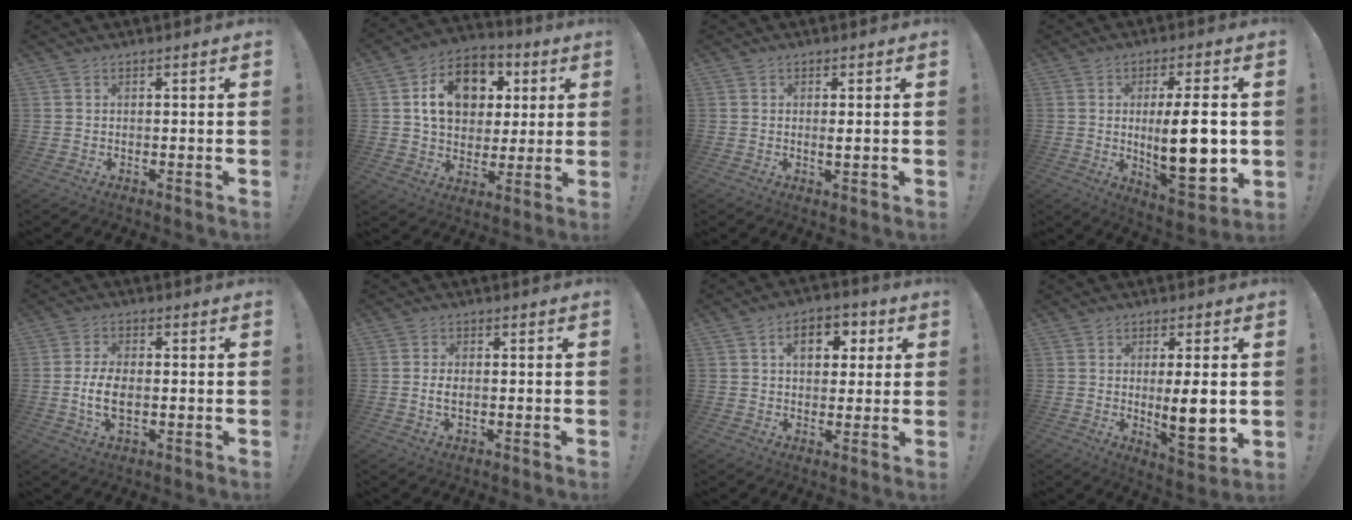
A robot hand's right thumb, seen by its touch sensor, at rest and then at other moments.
{"total": 15.8, "force": [5.2, 11.7, 9.2], "torque": [-0.138, -0.007, 0.099]}
{"total": 1.7, "force": [0.2, 0.0, 1.7], "torque": [-0.021, -0.009, 0.000]}
{"total": 17.0, "force": [0.0, 5.0, 16.3], "torque": [-0.246, -0.014, 0.002]}
{"total": 7.2, "force": [-1.1, 3.7, 6.1], "torque": [-0.106, -0.008, -0.024]}
{"total": 2.0, "force": [-0.4, 0.8, 1.8], "torque": [-0.029, 0.002, -0.008]}
{"total": 8.5, "force": [2.3, 5.9, 5.7], "torque": [-0.065, 0.002, 0.034]}
{"total": 10.6, "force": [0.1, 2.6, 10.3], "torque": [-0.150, -0.015, 0.003]}